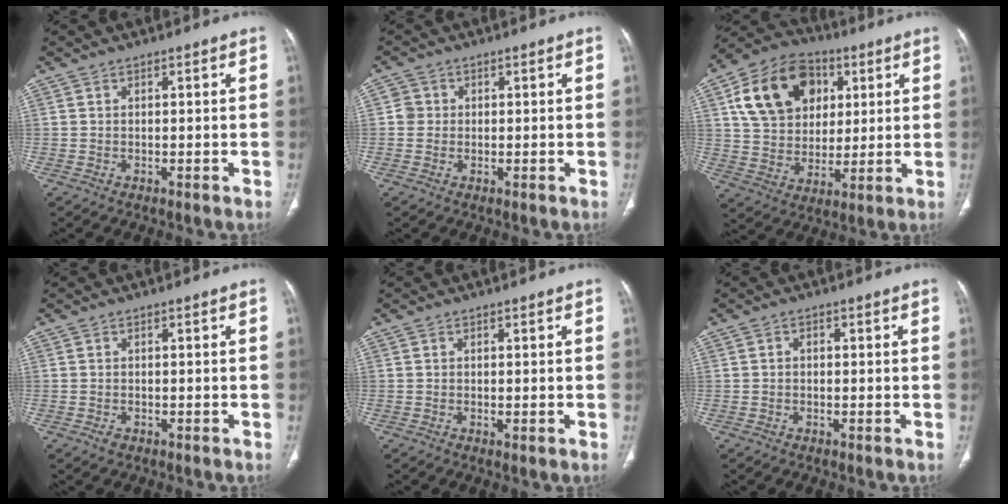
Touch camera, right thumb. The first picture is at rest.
{"total": 2.4, "force": [0.1, 2.4, 0.3], "torque": [0.013, 0.007, -0.001]}
{"total": 18.7, "force": [6.4, 13.9, 10.8], "torque": [-0.166, 0.002, 0.113]}
{"total": 1.0, "force": [-0.5, 0.7, 0.5], "torque": [-0.010, 0.001, -0.007]}
{"total": 0.6, "force": [-0.1, 0.2, 0.6], "torque": [-0.016, -0.003, -0.001]}
{"total": 0.9, "force": [0.0, 0.7, 0.5], "torque": [-0.005, 0.004, -0.003]}